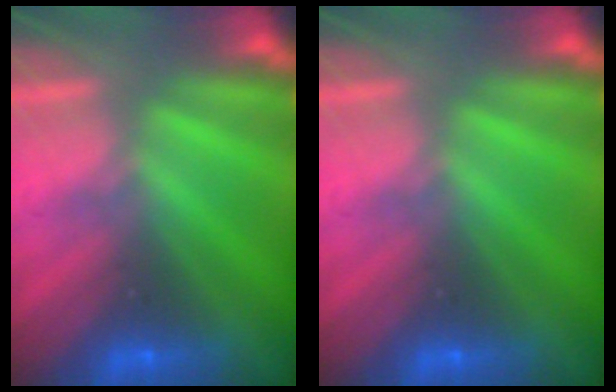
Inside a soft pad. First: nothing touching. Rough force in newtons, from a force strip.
{"total": 0.0}